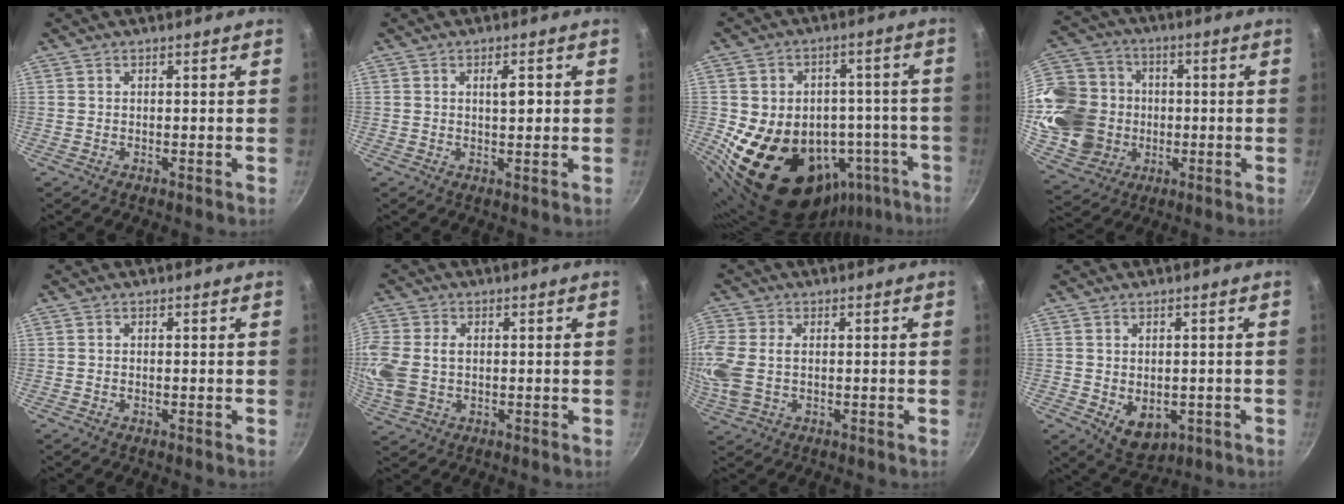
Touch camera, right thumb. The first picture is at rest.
{"total": 3.6, "force": [0.5, 1.4, 3.2], "torque": [-0.040, -0.004, 0.006]}
{"total": 22.9, "force": [-8.0, 16.7, 13.5], "torque": [-0.162, 0.035, -0.095]}
{"total": 19.7, "force": [-1.1, 17.0, 9.8], "torque": [-0.183, 0.028, -0.007]}
{"total": 0.0}
{"total": 11.1, "force": [0.3, 8.1, 7.6], "torque": [-0.180, 0.005, 0.005]}
{"total": 9.2, "force": [0.0, 6.0, 7.1], "torque": [-0.163, 0.002, -0.004]}
{"total": 6.6, "force": [-1.2, 4.7, 4.5], "torque": [-0.048, -0.007, -0.001]}